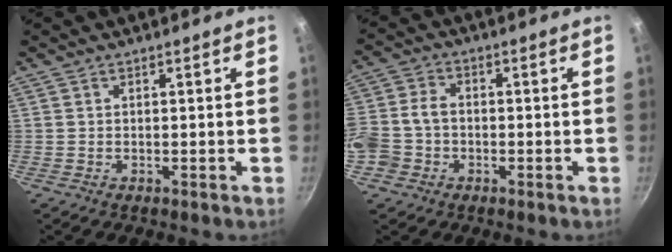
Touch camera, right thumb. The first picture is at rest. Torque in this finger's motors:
{"motor_torque": [0.13, 0.03, 0.50, -0.26, 0.34]}